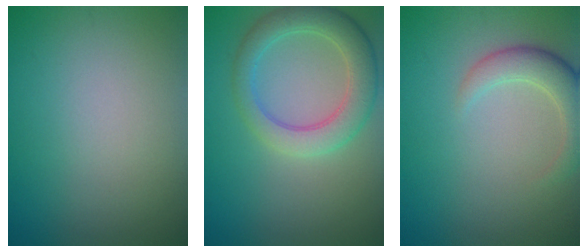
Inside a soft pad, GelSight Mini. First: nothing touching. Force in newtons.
{"total": 5.0, "press": 4.9, "slide": 0.4}
{"total": 3.6, "press": 3.6, "slide": 0.2}